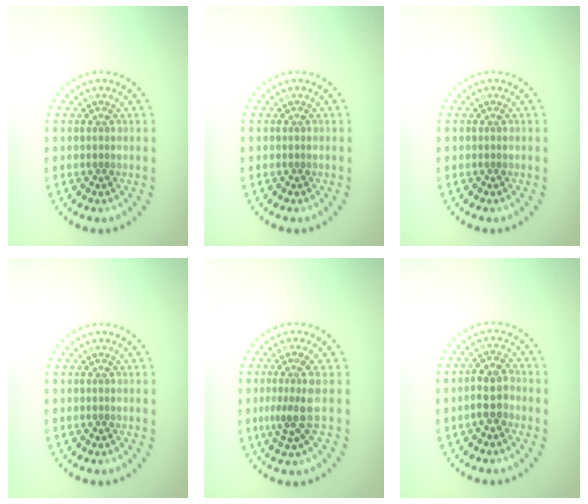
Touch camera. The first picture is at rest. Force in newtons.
{"total": 0.0}
{"total": 0.0}
{"total": 0.0}
{"total": 3.0, "press": 2.2, "slide": 2.1}
{"total": 2.7, "press": 2.5, "slide": 1.1}